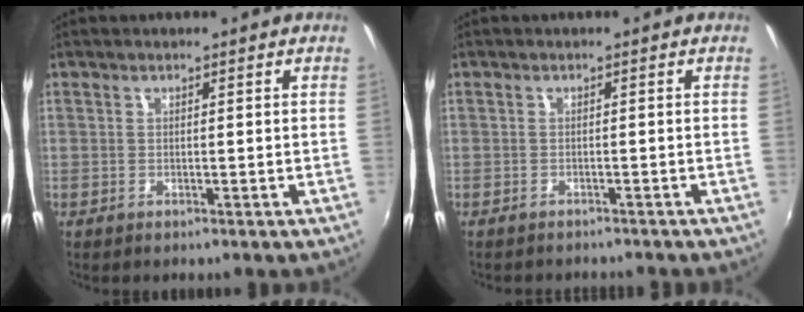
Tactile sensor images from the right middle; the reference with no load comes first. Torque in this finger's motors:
{"motor_torque": [0.39, -0.84, -0.05, 0.00]}